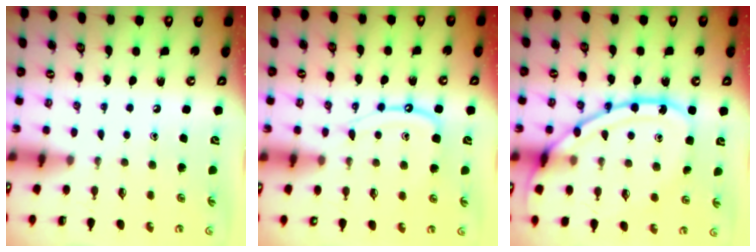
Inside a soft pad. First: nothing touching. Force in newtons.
{"total": 10.8, "press": 10.7, "slide": 1.1}
{"total": 15.6, "press": 15.6, "slide": 0.8}